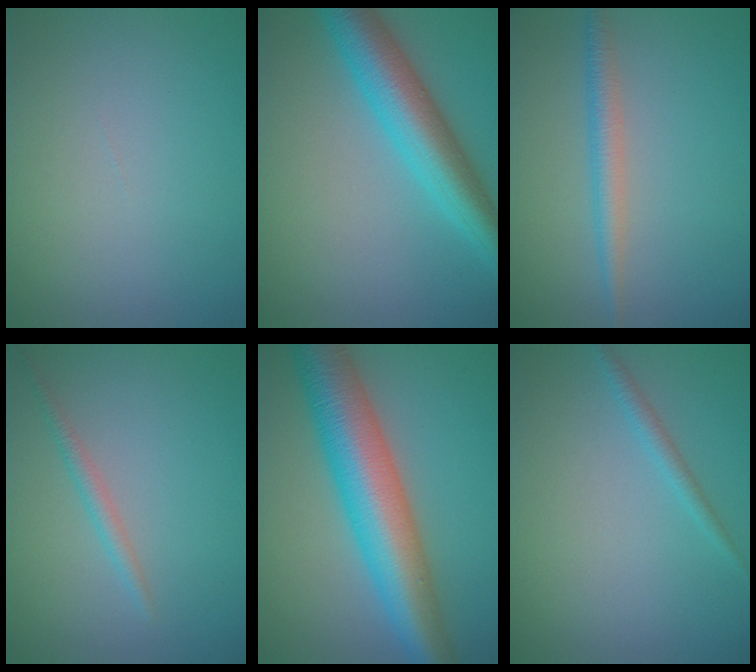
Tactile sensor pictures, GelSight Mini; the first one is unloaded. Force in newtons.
{"total": 7.2, "press": 7.2, "slide": 0.2}
{"total": 2.3, "press": 2.3, "slide": 0.1}
{"total": 1.4, "press": 1.4, "slide": 0.1}
{"total": 10.2, "press": 10.2, "slide": 0.3}
{"total": 1.3, "press": 1.3, "slide": 0.0}